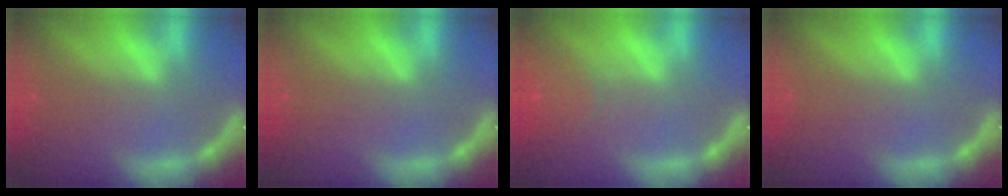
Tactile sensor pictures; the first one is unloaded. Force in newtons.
{"total": 0.0}
{"total": 3.0}
{"total": 0.0}